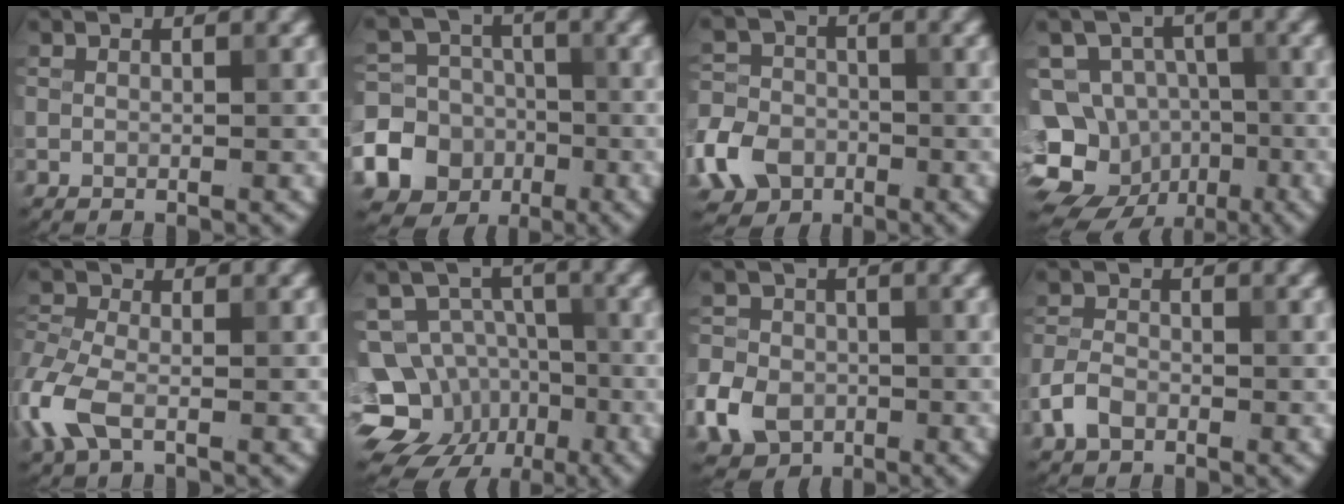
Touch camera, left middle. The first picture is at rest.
{"total": 17.2, "force": [-6.1, 15.8, 3.0], "torque": [-0.097, -0.037, -0.115]}
{"total": 6.1, "force": [-2.7, 4.8, 2.7], "torque": [-0.065, -0.004, -0.062]}
{"total": 13.0, "force": [-6.4, 10.7, 3.7], "torque": [-0.073, -0.009, -0.098]}
{"total": 5.0, "force": [-1.8, 2.8, 3.7], "torque": [-0.104, -0.001, -0.052]}
{"total": 12.3, "force": [-5.4, 10.3, 4.0], "torque": [-0.059, -0.013, -0.100]}
{"total": 5.9, "force": [-2.2, 4.7, 2.7], "torque": [-0.056, -0.006, -0.056]}
{"total": 2.7, "force": [-1.4, 1.7, 1.5], "torque": [-0.029, 0.003, -0.036]}